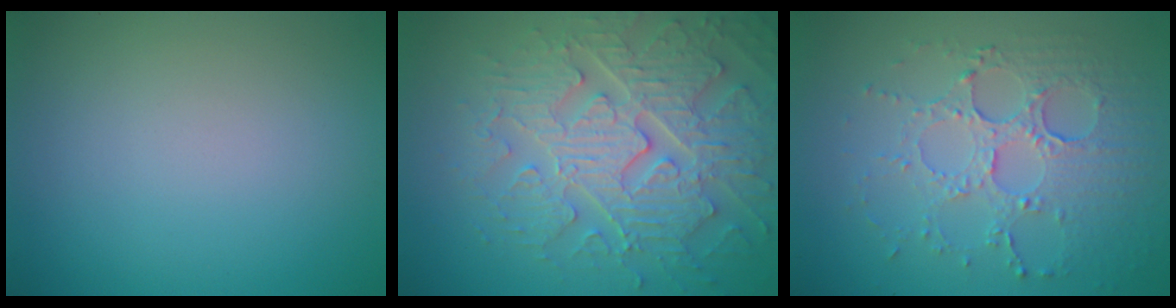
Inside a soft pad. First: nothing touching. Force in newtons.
{"total": 7.4, "press": 6.0, "slide": 4.3}
{"total": 5.5, "press": 3.8, "slide": 4.0}